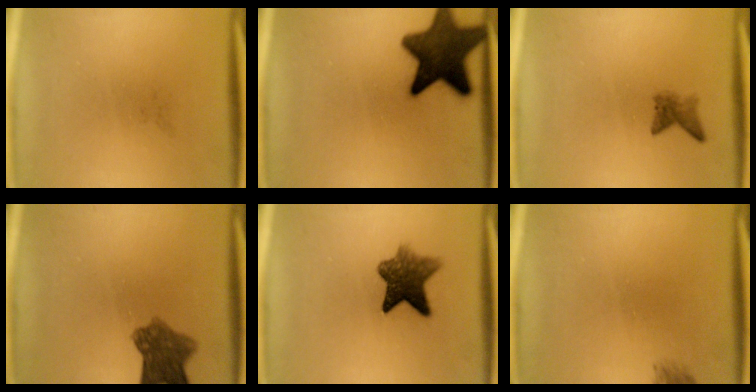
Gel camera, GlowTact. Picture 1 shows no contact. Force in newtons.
{"total": 14.1}
{"total": 1.9}
{"total": 7.2}
{"total": 7.7}
{"total": 1.2}